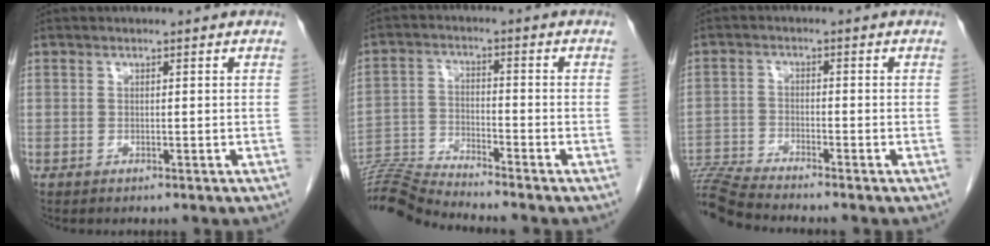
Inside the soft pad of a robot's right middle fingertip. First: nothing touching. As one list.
[{"total": 9.4, "force": [-9.1, -2.1, 0.9], "torque": [-0.021, -0.004, -0.176]}, {"total": 8.0, "force": [-7.6, -1.5, 1.8], "torque": [-0.038, -0.011, -0.144]}]